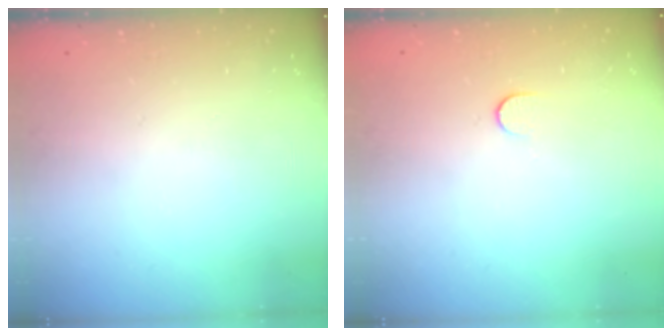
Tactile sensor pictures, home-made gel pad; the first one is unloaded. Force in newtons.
{"total": 4.1, "press": 4.1, "slide": 0.4}